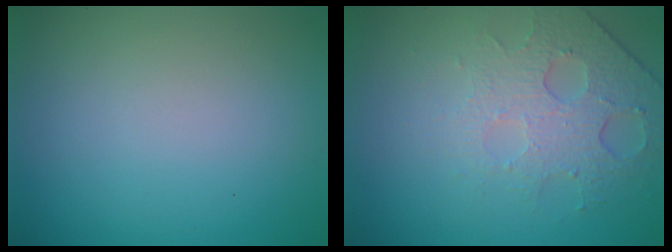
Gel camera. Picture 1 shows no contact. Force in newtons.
{"total": 4.8, "press": 3.2, "slide": 3.6}